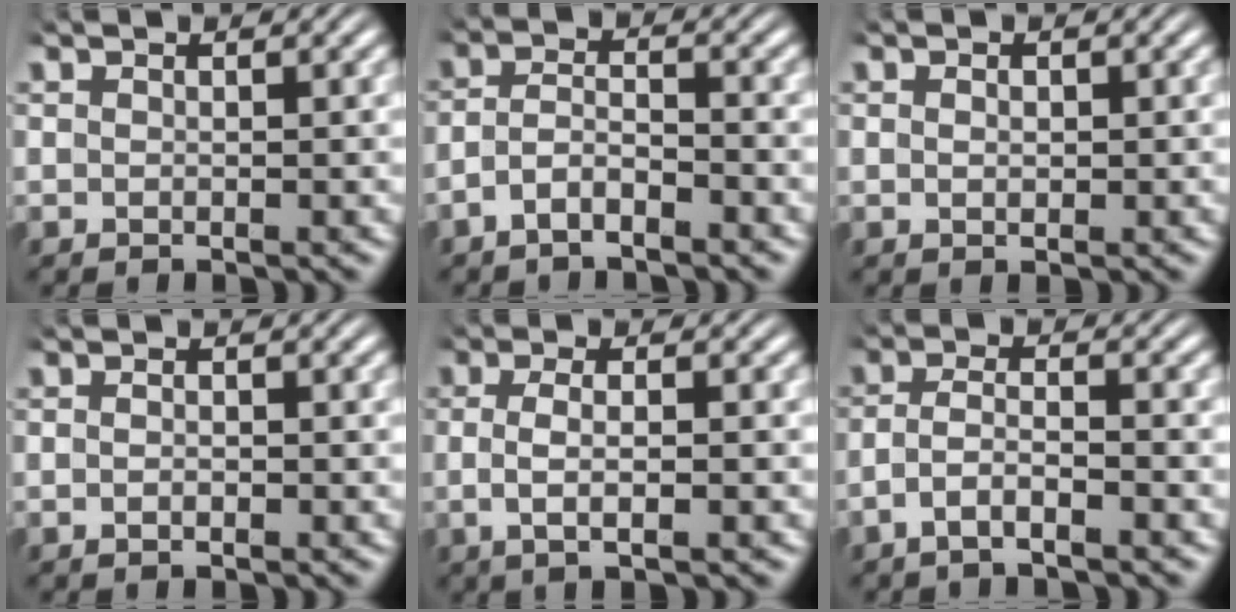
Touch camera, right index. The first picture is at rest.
{"total": 3.5, "force": [-2.5, 1.7, 1.7], "torque": [-0.035, -0.011, -0.044]}
{"total": 0.7, "force": [-0.1, 0.2, 0.7], "torque": [-0.011, -0.008, 0.004]}
{"total": 0.9, "force": [-0.7, 0.1, 0.6], "torque": [-0.014, -0.004, -0.012]}
{"total": 3.5, "force": [-0.4, 1.1, 3.3], "torque": [-0.065, -0.004, -0.004]}
{"total": 3.4, "force": [-2.2, 1.3, 2.3], "torque": [-0.046, -0.012, -0.037]}